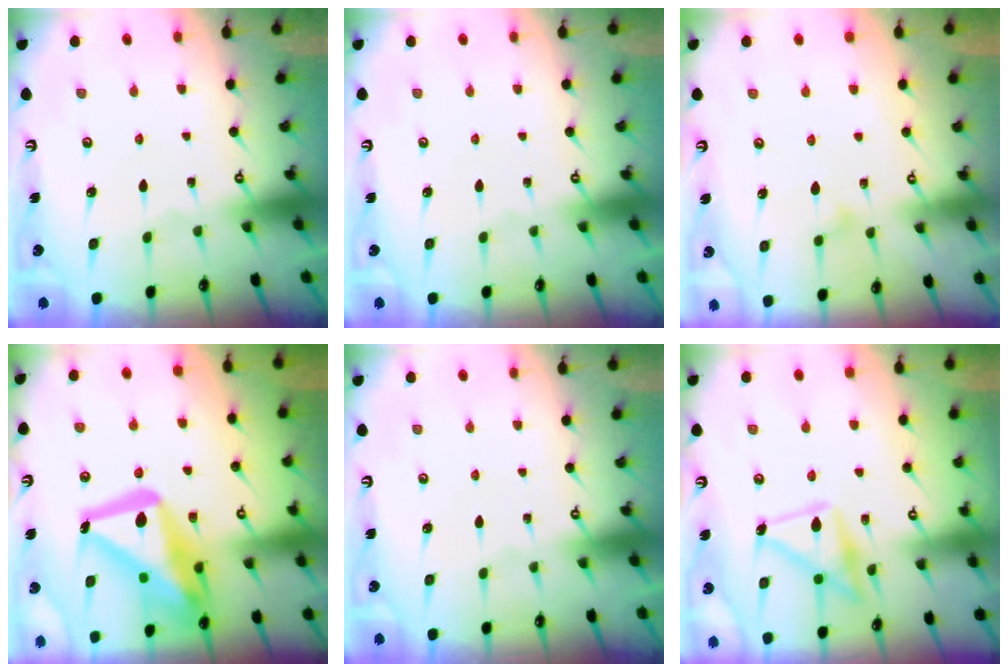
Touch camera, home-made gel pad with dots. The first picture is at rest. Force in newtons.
{"total": 0.0}
{"total": 9.0, "press": 9.0, "slide": 0.5}
{"total": 21.7, "press": 21.6, "slide": 2.0}
{"total": 0.0}
{"total": 15.4, "press": 15.4, "slide": 0.7}